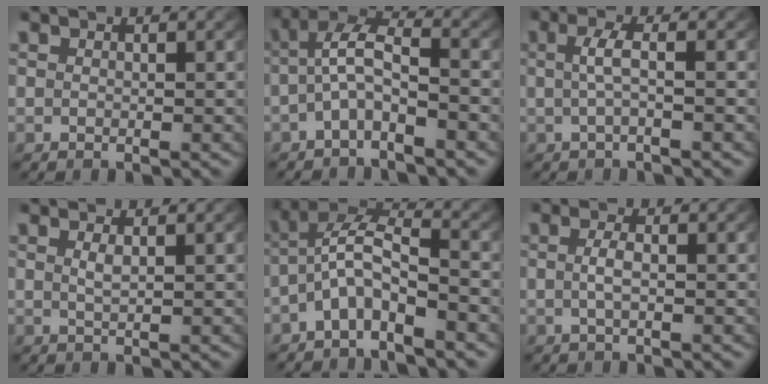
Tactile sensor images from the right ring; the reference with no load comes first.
{"total": 4.6, "force": [-1.2, 2.7, 3.5], "torque": [-0.070, -0.014, -0.022]}
{"total": 2.0, "force": [-0.3, 0.0, 2.0], "torque": [-0.044, 0.000, -0.001]}
{"total": 1.1, "force": [0.4, -0.1, 1.0], "torque": [-0.023, -0.012, 0.016]}
{"total": 6.2, "force": [-1.1, 4.5, 4.0], "torque": [-0.080, -0.016, -0.028]}
{"total": 1.5, "force": [-0.4, 0.0, 1.5], "torque": [-0.036, -0.007, -0.002]}